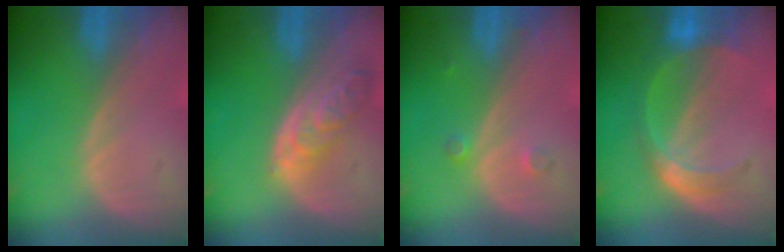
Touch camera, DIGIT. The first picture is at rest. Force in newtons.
{"total": 5.6, "press": 5.1, "slide": 2.2}
{"total": 1.9, "press": 1.6, "slide": 1.0}
{"total": 5.6, "press": 5.3, "slide": 1.9}